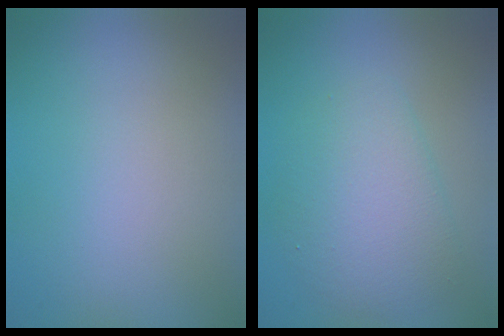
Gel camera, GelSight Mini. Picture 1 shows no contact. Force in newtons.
{"total": 4.5, "press": 4.5, "slide": 0.1}